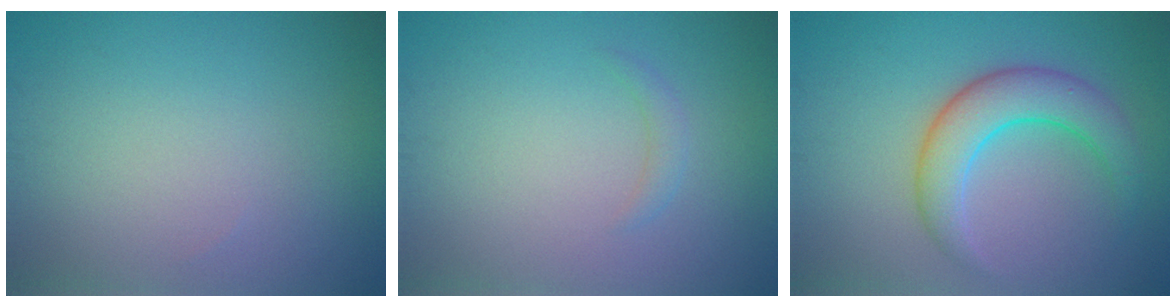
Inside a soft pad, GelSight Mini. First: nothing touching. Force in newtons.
{"total": 1.0, "press": 1.0, "slide": 0.1}
{"total": 5.2, "press": 5.2, "slide": 0.1}